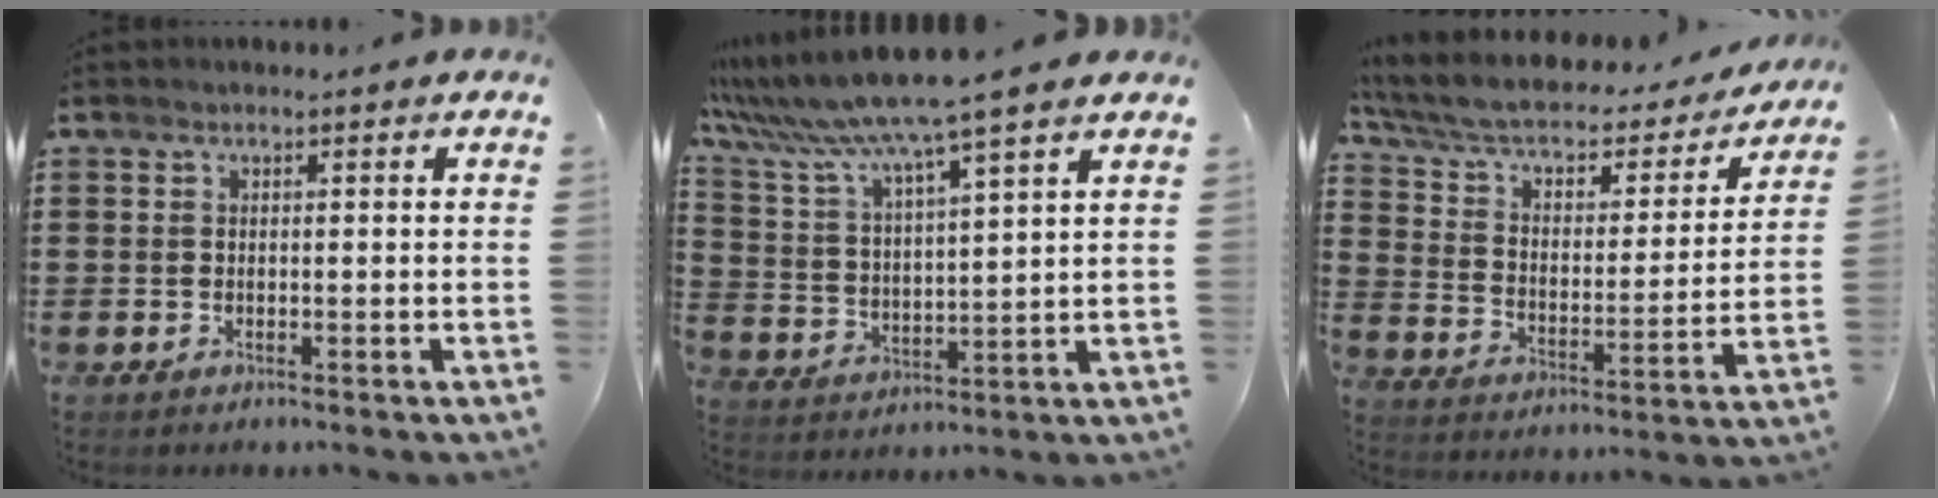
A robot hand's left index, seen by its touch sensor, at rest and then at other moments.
{"total": 8.5, "force": [7.3, -0.9, 4.2], "torque": [-0.112, -0.049, 0.119]}
{"total": 5.8, "force": [4.0, 2.6, 3.4], "torque": [-0.083, -0.029, 0.064]}